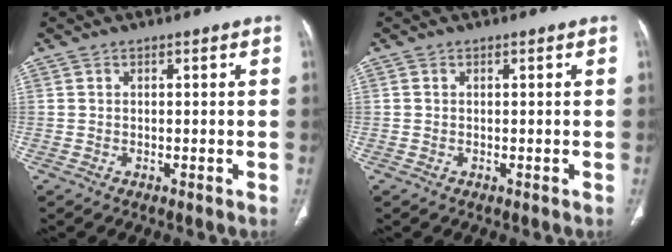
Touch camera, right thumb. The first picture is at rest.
{"total": 0.0}